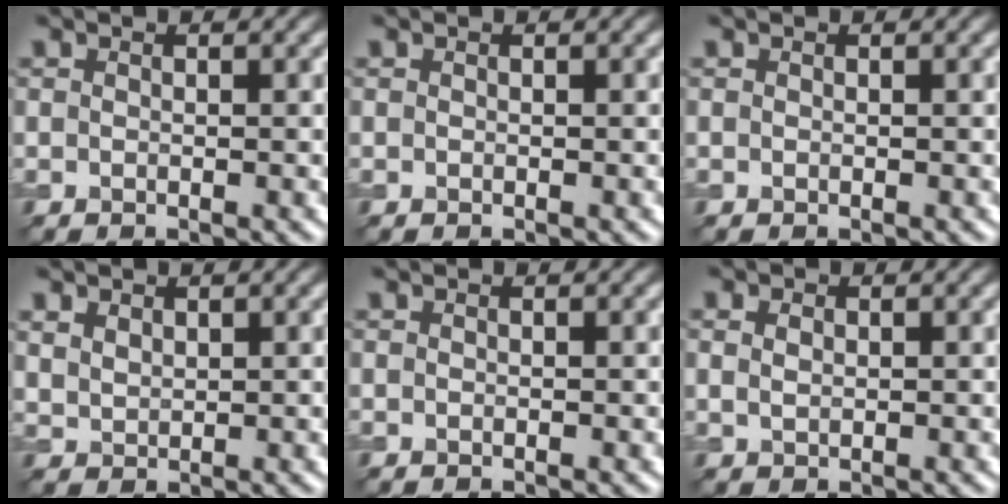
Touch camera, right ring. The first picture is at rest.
{"total": 0.0}
{"total": 0.0}
{"total": 1.7, "force": [1.1, 1.1, 0.7], "torque": [-0.018, -0.001, 0.027]}
{"total": 0.0}
{"total": 1.3, "force": [0.4, 0.9, 0.8], "torque": [-0.017, 0.000, 0.009]}